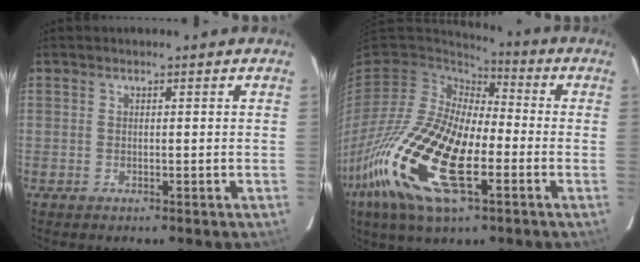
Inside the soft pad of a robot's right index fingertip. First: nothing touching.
{"total": 24.5, "force": [-8.9, 10.4, 20.3], "torque": [-0.430, -0.047, -0.176]}